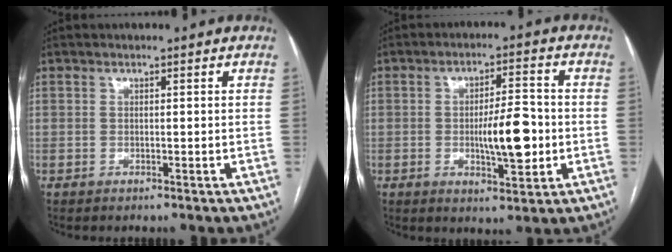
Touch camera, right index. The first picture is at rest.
{"total": 8.7, "force": [-1.2, 2.2, 8.3], "torque": [-0.133, 0.004, -0.016]}